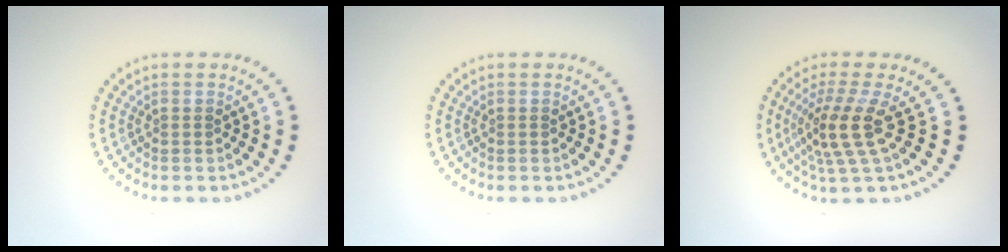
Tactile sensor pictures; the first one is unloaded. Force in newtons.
{"total": 0.0}
{"total": 4.1, "press": 3.0, "slide": 2.8}